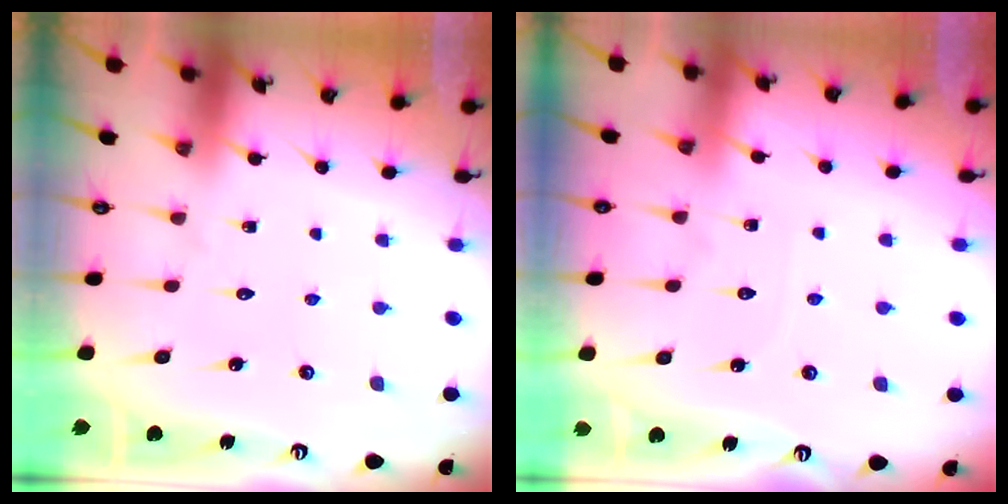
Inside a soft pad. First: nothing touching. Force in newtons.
{"total": 2.9, "press": 2.9, "slide": 0.4}